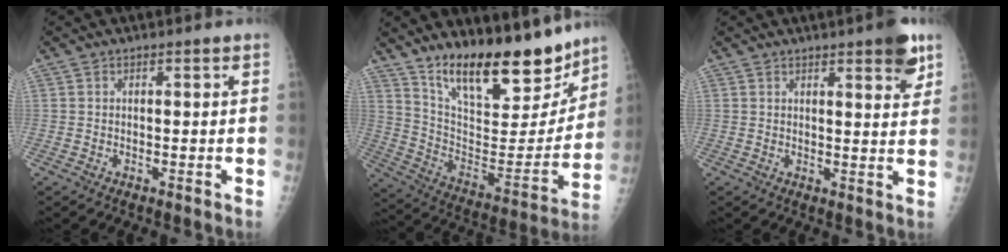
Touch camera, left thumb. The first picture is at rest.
{"total": 23.2, "force": [17.4, 8.1, 13.1], "torque": [-0.161, -0.091, 0.290]}
{"total": 6.1, "force": [3.7, 1.4, 4.6], "torque": [-0.048, -0.018, 0.043]}